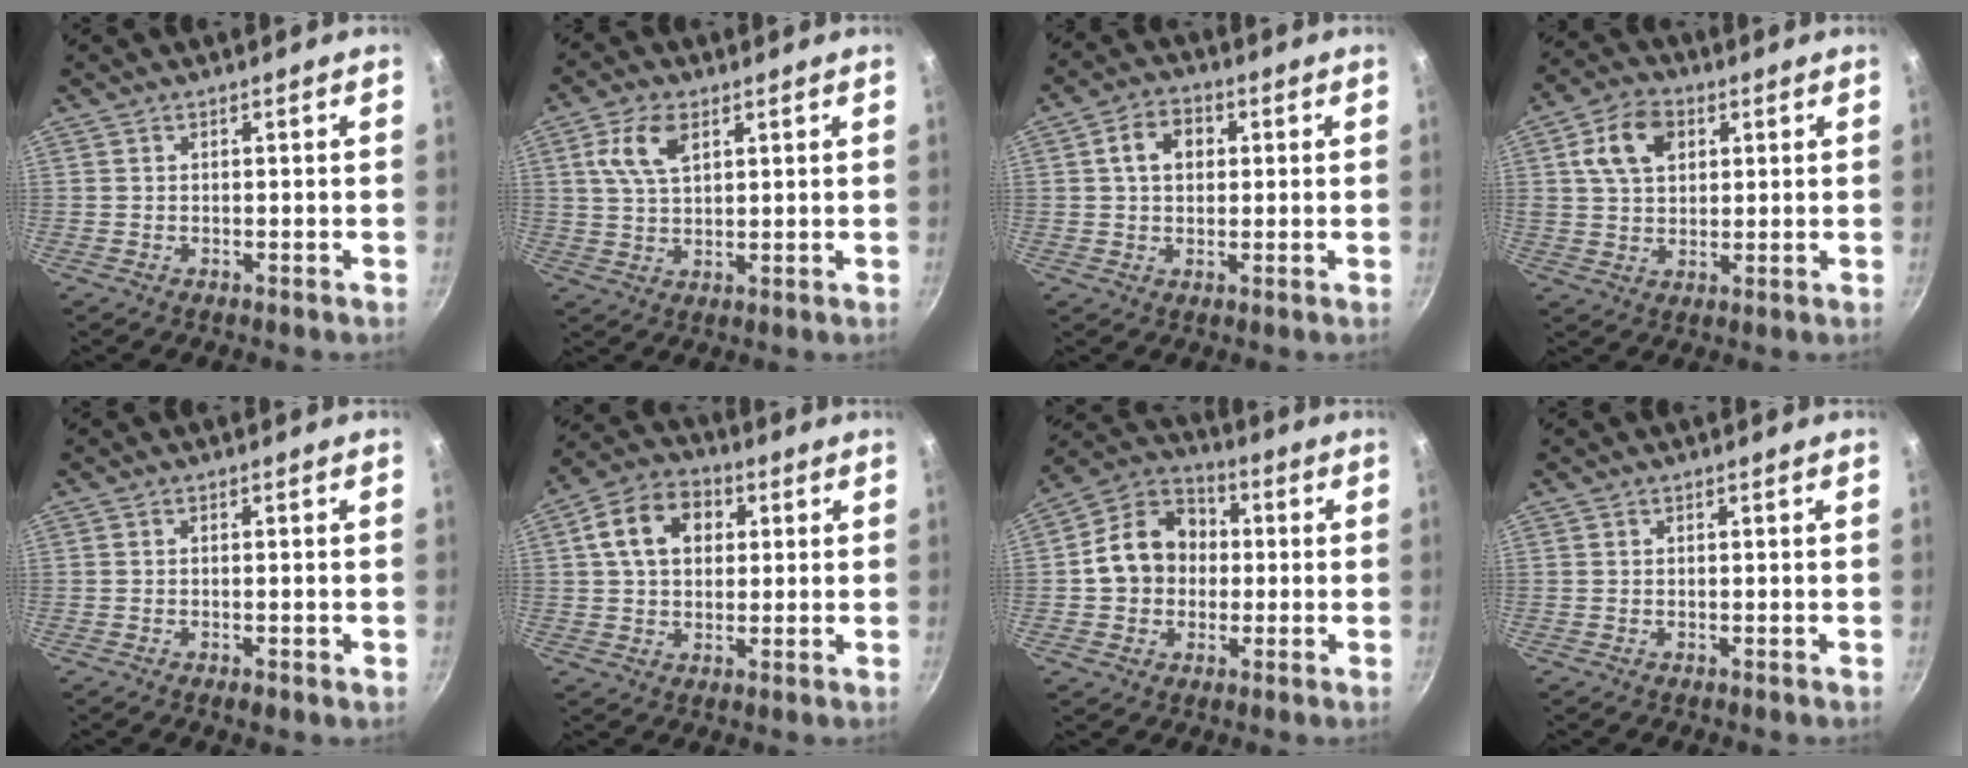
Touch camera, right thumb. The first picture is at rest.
{"total": 7.3, "force": [2.9, 4.0, 5.4], "torque": [-0.099, -0.001, 0.055]}
{"total": 6.1, "force": [1.3, 4.5, 3.9], "torque": [-0.047, 0.009, 0.014]}
{"total": 9.6, "force": [3.1, 6.7, 6.1], "torque": [-0.094, 0.005, 0.047]}
{"total": 1.9, "force": [-0.8, 0.7, 1.6], "torque": [-0.030, -0.001, -0.011]}
{"total": 11.1, "force": [2.7, 8.1, 7.0], "torque": [-0.097, 0.014, 0.032]}
{"total": 12.9, "force": [0.2, 10.9, 7.1], "torque": [-0.084, 0.027, -0.014]}
{"total": 0.0}